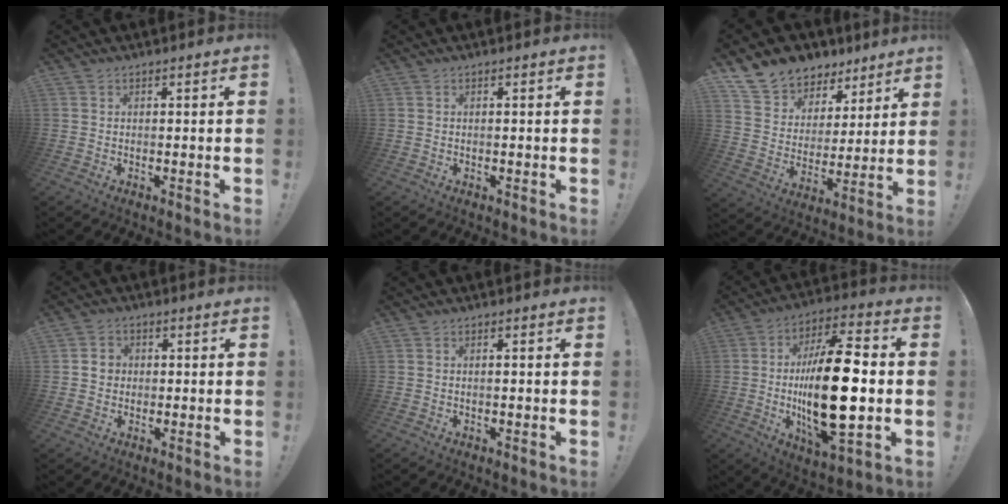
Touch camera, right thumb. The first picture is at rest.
{"total": 0.0}
{"total": 11.0, "force": [8.4, 6.9, 1.8], "torque": [-0.043, -0.066, 0.161]}
{"total": 4.1, "force": [0.1, 3.8, 1.5], "torque": [-0.009, 0.002, -0.001]}
{"total": 0.8, "force": [-0.3, 0.0, 0.8], "torque": [-0.011, -0.002, -0.006]}
{"total": 25.3, "force": [-1.7, 8.8, 23.6], "torque": [-0.428, -0.003, -0.031]}